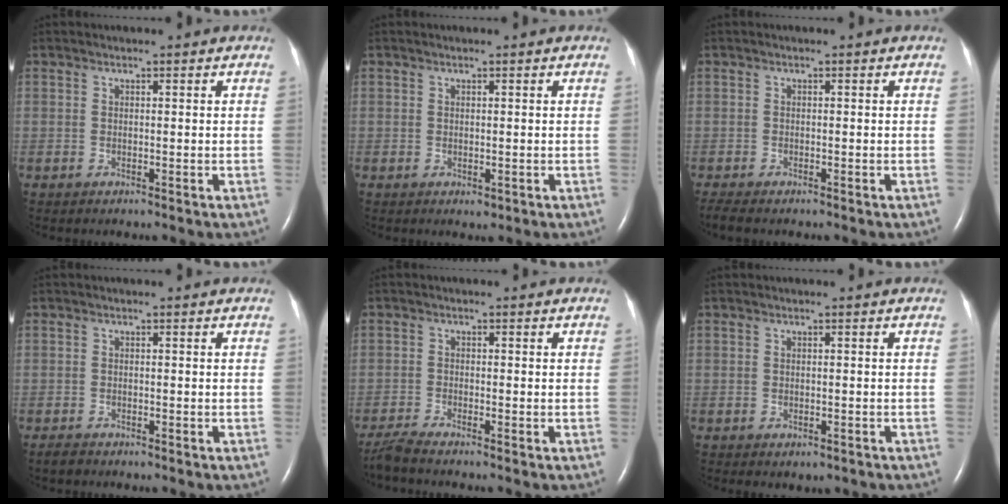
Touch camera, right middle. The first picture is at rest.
{"total": 0.8, "force": [-0.2, 0.6, 0.5], "torque": [-0.009, -0.002, 0.001]}
{"total": 2.8, "force": [-2.3, 0.7, 1.4], "torque": [-0.028, -0.009, -0.032]}
{"total": 1.0, "force": [-0.9, 0.3, 0.2], "torque": [-0.010, -0.001, -0.014]}
{"total": 3.5, "force": [-3.1, -0.5, 1.5], "torque": [-0.034, -0.014, -0.063]}
{"total": 1.6, "force": [-1.0, 0.9, 0.7], "torque": [-0.011, 0.000, -0.008]}